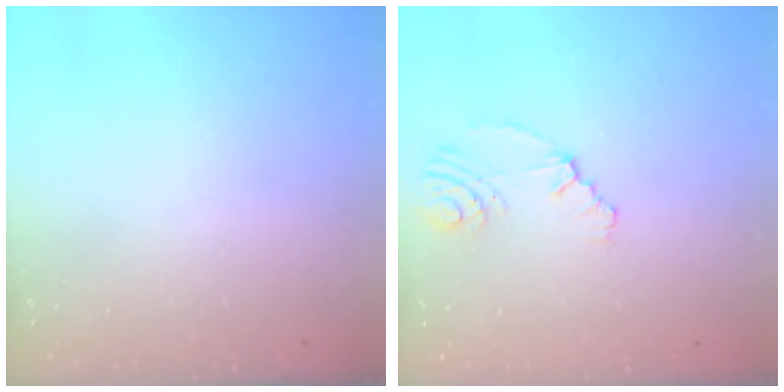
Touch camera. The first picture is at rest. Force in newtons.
{"total": 4.4, "press": 2.2, "slide": 3.8}